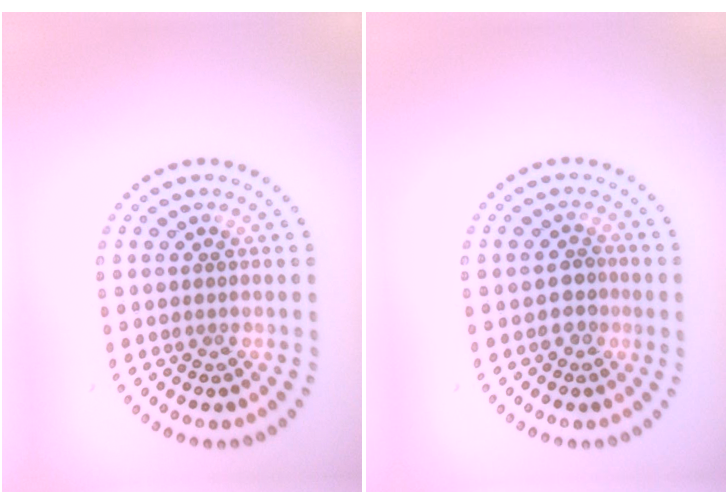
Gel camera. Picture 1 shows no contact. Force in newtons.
{"total": 1.9, "press": 1.8, "slide": 0.7}